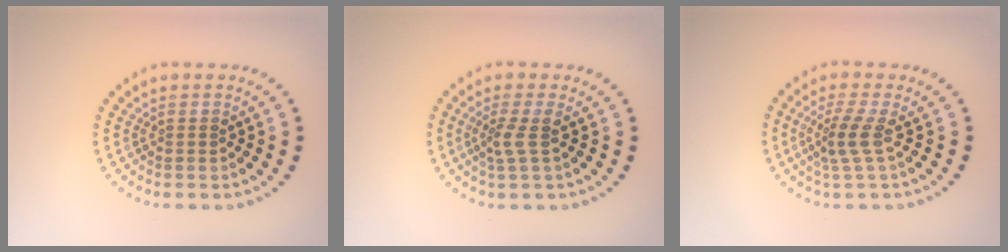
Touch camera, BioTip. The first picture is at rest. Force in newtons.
{"total": 1.9, "press": 1.4, "slide": 1.3}
{"total": 2.4, "press": 1.8, "slide": 1.5}